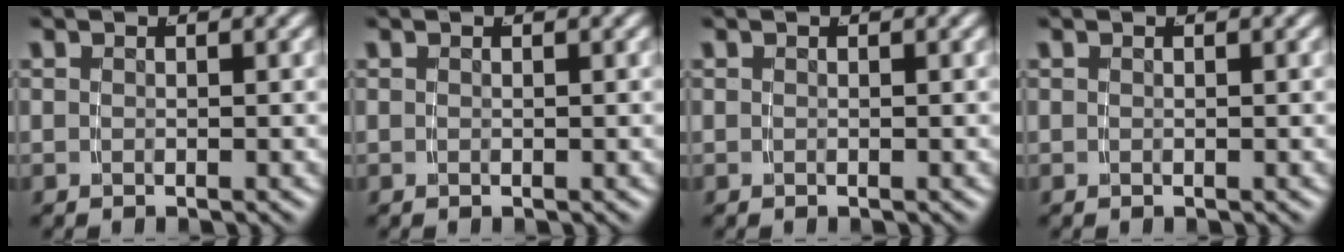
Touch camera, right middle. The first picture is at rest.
{"total": 0.0}
{"total": 0.0}
{"total": 0.0}